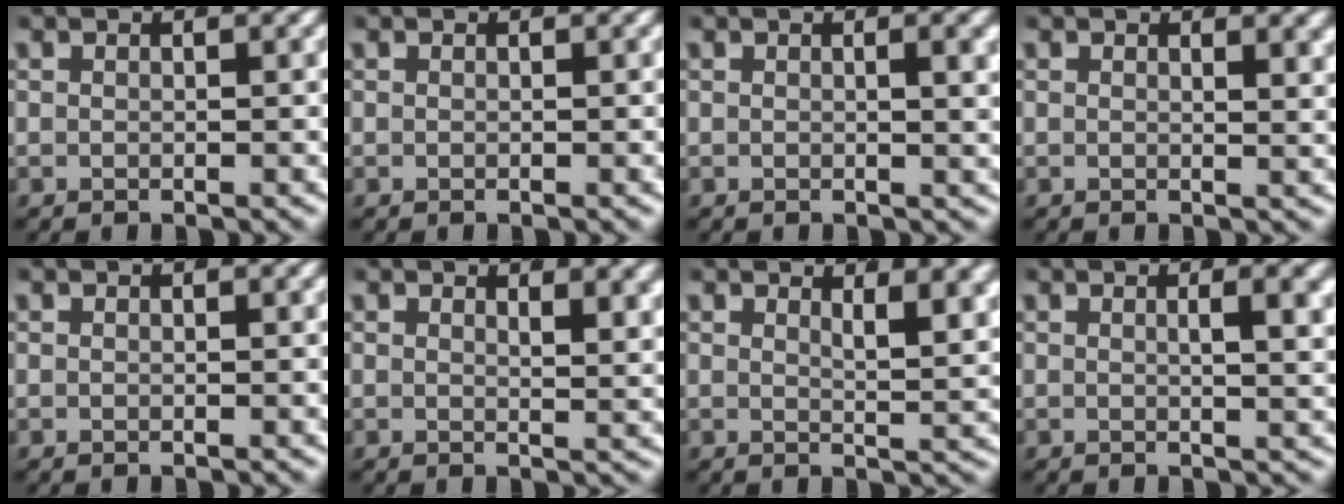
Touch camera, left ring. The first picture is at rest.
{"total": 0.0}
{"total": 1.2, "force": [0.3, -0.3, 1.1], "torque": [-0.013, -0.001, 0.005]}
{"total": 1.0, "force": [0.8, -0.1, 0.6], "torque": [-0.006, -0.008, 0.012]}
{"total": 0.0}
{"total": 1.9, "force": [1.5, -0.2, 1.1], "torque": [-0.013, -0.015, 0.027]}
{"total": 3.1, "force": [2.1, -0.1, 2.3], "torque": [-0.028, -0.017, 0.037]}
{"total": 2.0, "force": [0.6, -0.4, 1.8], "torque": [-0.021, -0.004, 0.013]}